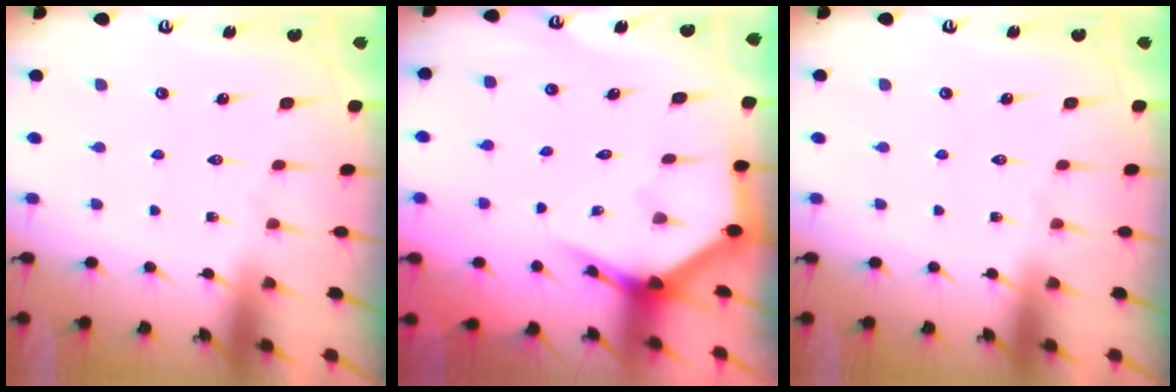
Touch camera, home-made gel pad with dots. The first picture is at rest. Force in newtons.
{"total": 3.9, "press": 3.9, "slide": 0.2}
{"total": 0.0}